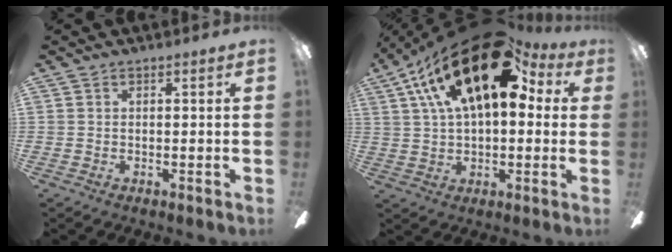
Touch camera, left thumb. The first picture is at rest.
{"total": 24.7, "force": [12.0, 11.8, 18.0], "torque": [-0.319, -0.044, 0.196]}